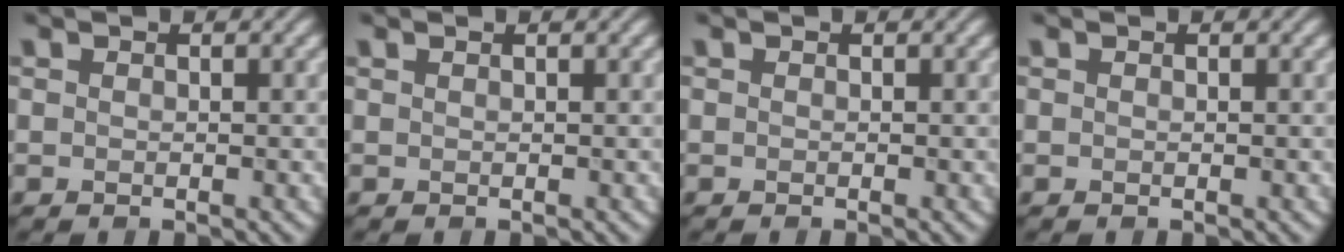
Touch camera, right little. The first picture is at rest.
{"total": 0.7, "force": [0.5, 0.2, 0.4], "torque": [-0.005, 0.003, 0.003]}
{"total": 0.0}
{"total": 0.0}